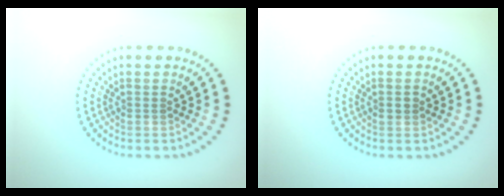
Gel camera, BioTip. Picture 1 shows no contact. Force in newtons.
{"total": 0.9, "press": 0.9, "slide": 0.1}